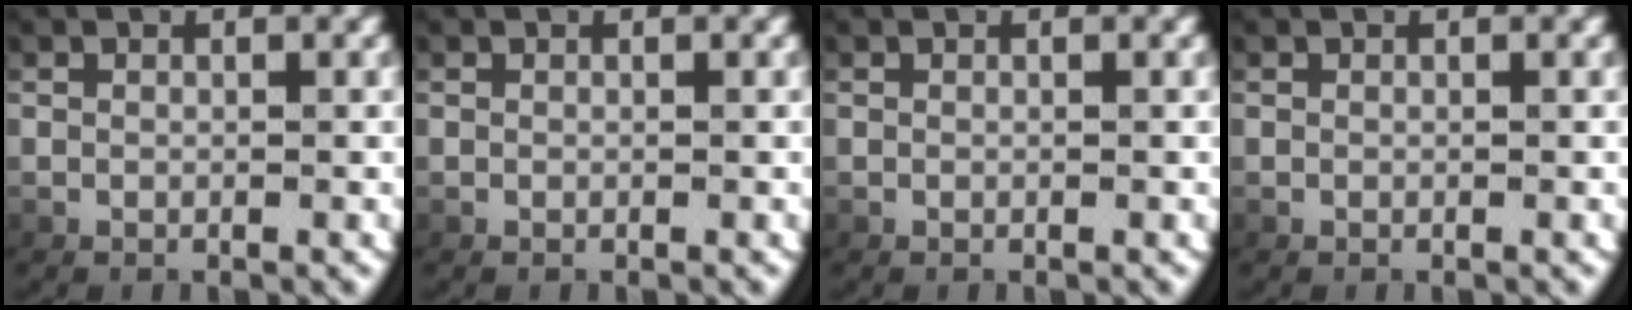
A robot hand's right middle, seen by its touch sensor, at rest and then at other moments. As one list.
[{"total": 0.0}, {"total": 0.0}, {"total": 0.0}]